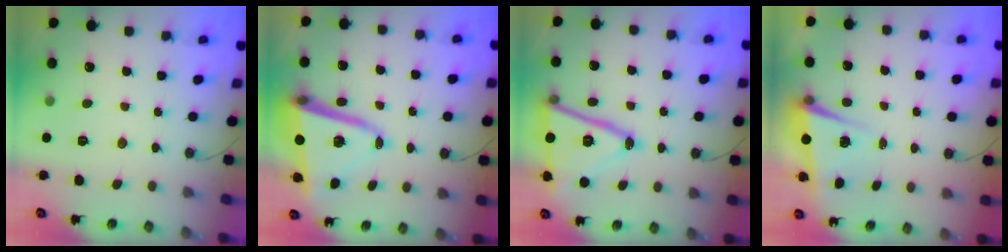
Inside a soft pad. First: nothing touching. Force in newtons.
{"total": 12.8, "press": 12.5, "slide": 2.5}
{"total": 17.8, "press": 17.4, "slide": 3.5}
{"total": 4.2, "press": 3.4, "slide": 2.5}